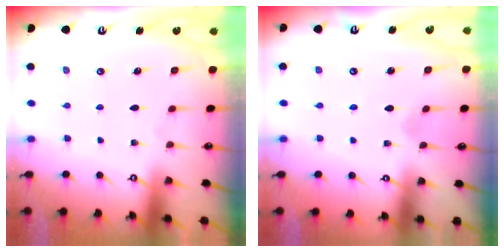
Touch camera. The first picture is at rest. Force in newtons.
{"total": 0.7, "press": 0.7, "slide": 0.1}